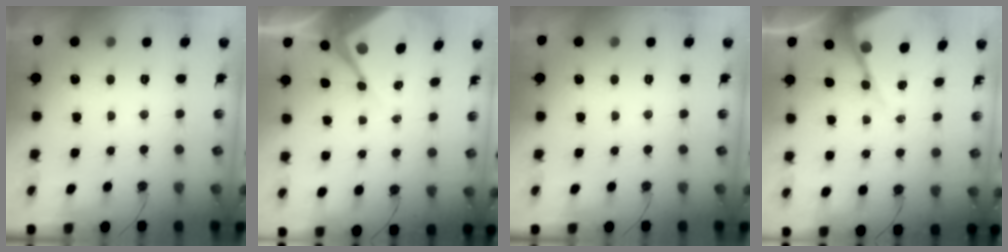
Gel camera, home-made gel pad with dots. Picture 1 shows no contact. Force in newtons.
{"total": 7.8, "press": 7.7, "slide": 0.9}
{"total": 0.0}
{"total": 10.1, "press": 10.1, "slide": 0.9}